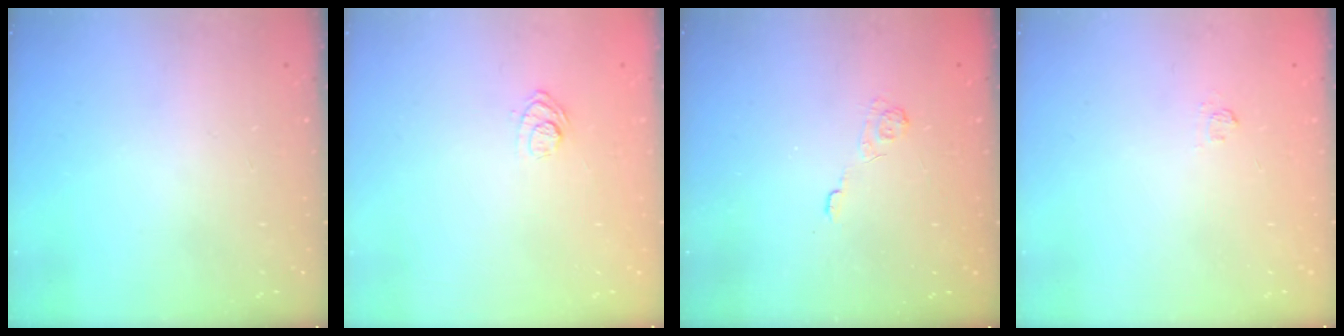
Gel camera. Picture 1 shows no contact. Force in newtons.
{"total": 8.2, "press": 8.0, "slide": 1.5}
{"total": 2.7, "press": 2.2, "slide": 1.5}
{"total": 2.4, "press": 2.1, "slide": 1.3}